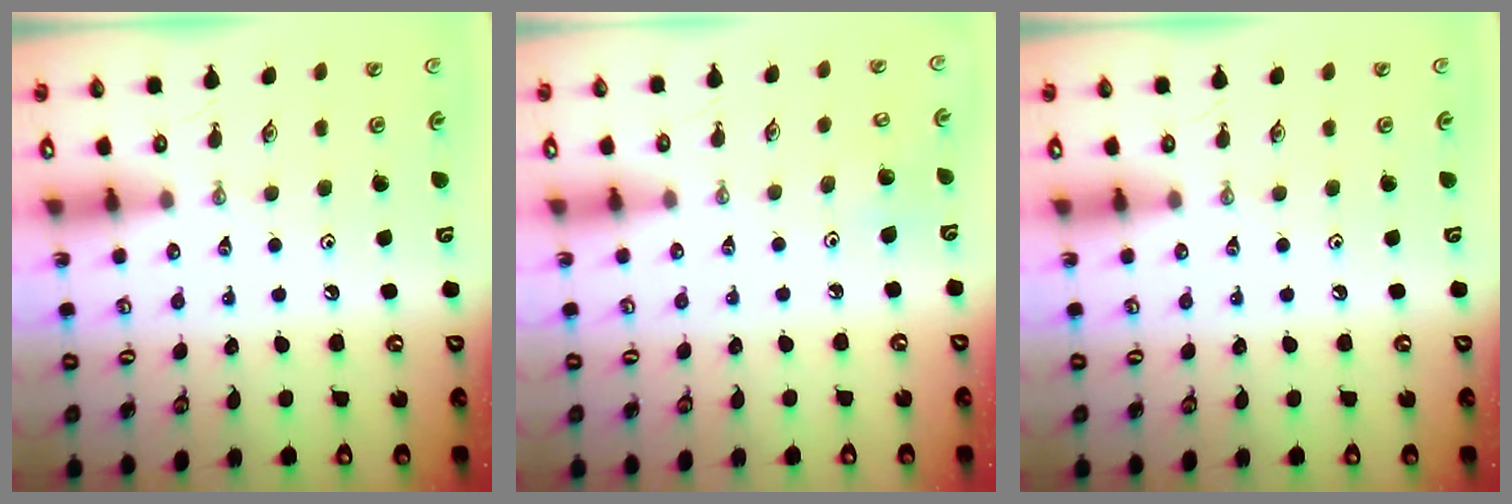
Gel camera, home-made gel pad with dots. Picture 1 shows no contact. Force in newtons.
{"total": 7.0, "press": 7.0, "slide": 0.8}
{"total": 0.0}